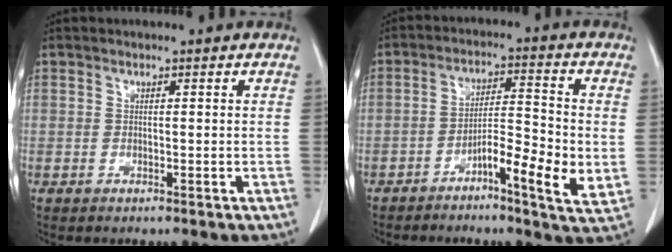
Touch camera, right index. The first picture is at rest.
{"total": 9.3, "force": [-2.8, 1.1, 8.8], "torque": [-0.141, 0.002, -0.050]}